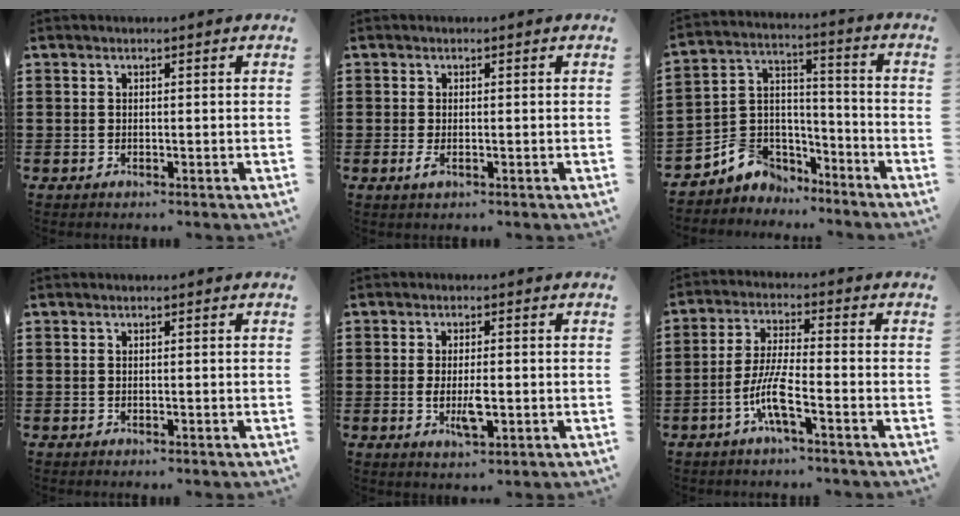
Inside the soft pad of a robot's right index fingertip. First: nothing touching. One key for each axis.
{"total": 1.4, "fx": -0.3, "fy": 0.4, "fz": 1.3, "tx": -0.039, "ty": -0.010, "tz": -0.010}
{"total": 5.6, "fx": -3.9, "fy": 4.0, "fz": 0.1, "tx": -0.025, "ty": 0.008, "tz": -0.080}
{"total": 0.0}
{"total": 4.5, "fx": -0.9, "fy": 1.4, "fz": 4.1, "tx": -0.085, "ty": -0.004, "tz": -0.019}
{"total": 7.0, "fx": -3.3, "fy": 1.0, "fz": 6.1, "tx": -0.142, "ty": -0.014, "tz": -0.069}